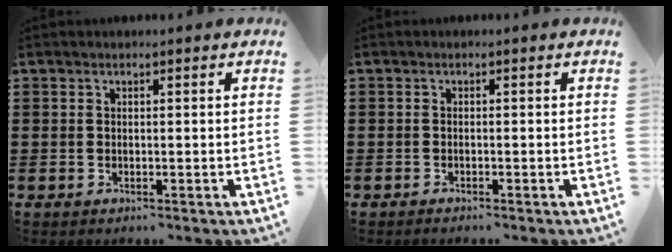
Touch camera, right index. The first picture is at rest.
{"total": 0.7, "force": [-0.6, -0.1, 0.1], "torque": [-0.004, -0.004, -0.012]}